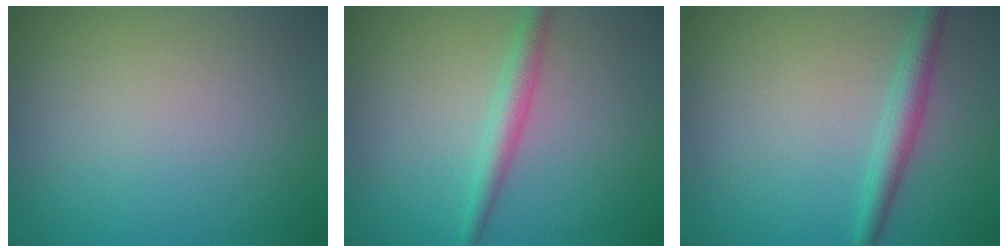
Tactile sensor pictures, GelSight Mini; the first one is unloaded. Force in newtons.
{"total": 2.4, "press": 2.4, "slide": 0.0}
{"total": 2.5, "press": 2.5, "slide": 0.1}